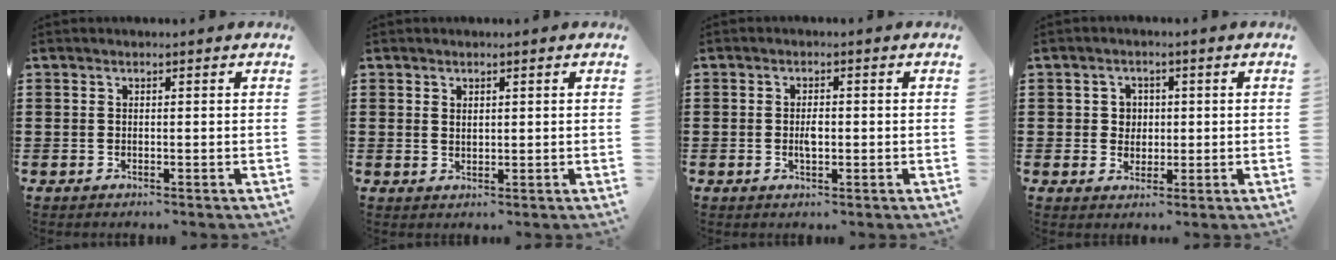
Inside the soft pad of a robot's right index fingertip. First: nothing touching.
{"total": 1.0, "force": [0.8, 0.4, 0.3], "torque": [-0.006, 0.004, 0.016]}
{"total": 2.3, "force": [-0.2, 1.0, 2.1], "torque": [-0.040, 0.001, -0.004]}
{"total": 2.9, "force": [0.3, 2.7, 0.9], "torque": [-0.030, 0.011, 0.001]}